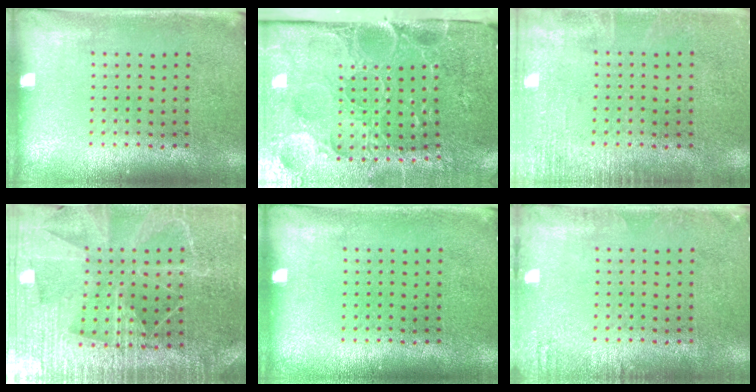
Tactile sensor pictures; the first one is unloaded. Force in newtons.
{"total": 5.3, "press": 4.2, "slide": 3.2}
{"total": 1.7, "press": 1.7, "slide": 0.3}
{"total": 4.9, "press": 4.5, "slide": 2.0}
{"total": 0.0}
{"total": 1.1, "press": 1.1, "slide": 0.2}